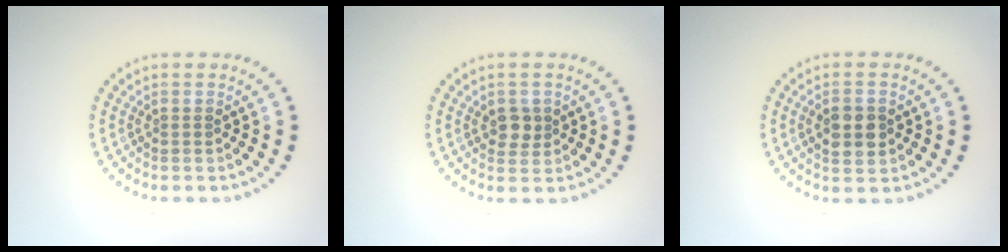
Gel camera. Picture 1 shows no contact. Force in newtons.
{"total": 1.9, "press": 1.9, "slide": 0.6}
{"total": 3.3, "press": 3.3, "slide": 0.1}